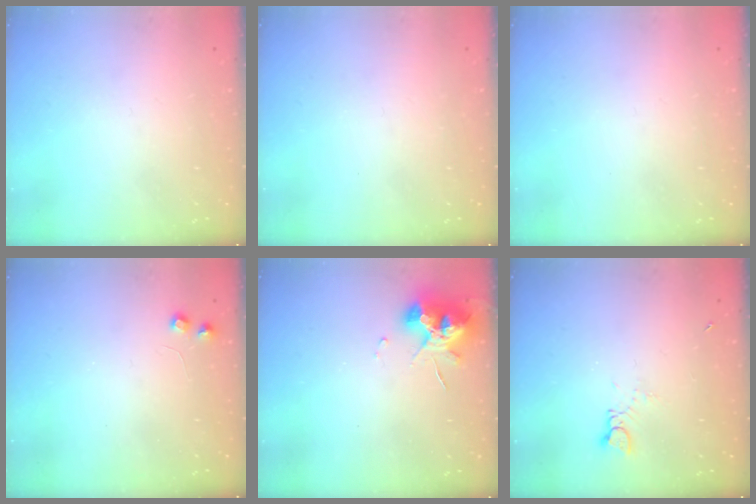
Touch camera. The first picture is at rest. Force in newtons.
{"total": 0.0}
{"total": 0.0}
{"total": 4.6, "press": 4.6, "slide": 0.7}
{"total": 10.9, "press": 10.8, "slide": 1.6}
{"total": 1.4, "press": 1.4, "slide": 0.2}